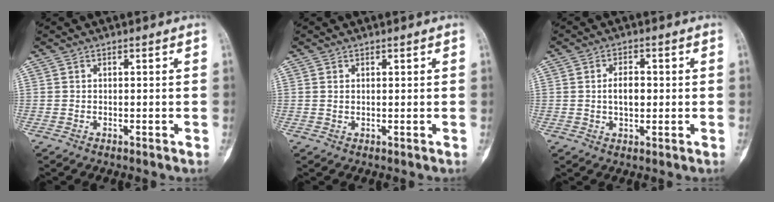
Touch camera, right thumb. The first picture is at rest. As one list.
[{"total": 0.7, "force": [0.3, 0.5, 0.5], "torque": [-0.001, 0.002, 0.005]}, {"total": 4.4, "force": [0.1, 2.7, 3.5], "torque": [-0.048, 0.007, 0.000]}]